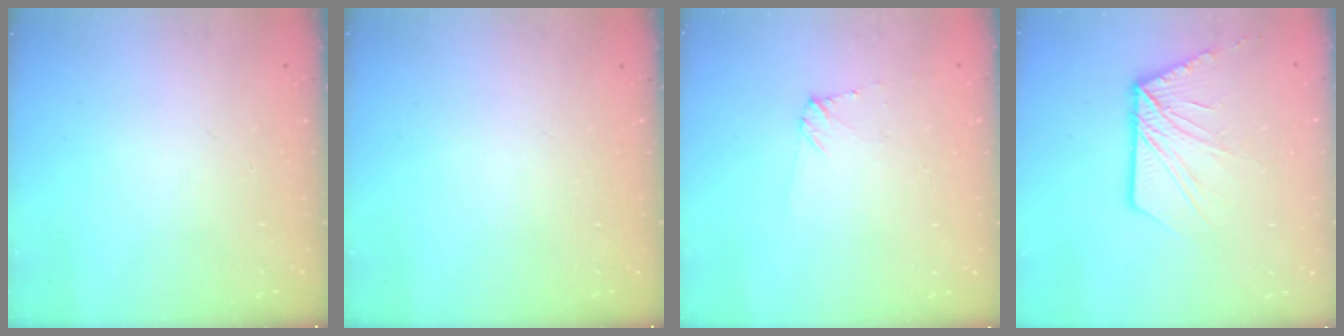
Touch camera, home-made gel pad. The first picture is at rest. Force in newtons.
{"total": 0.0}
{"total": 4.5, "press": 4.4, "slide": 0.5}
{"total": 11.2, "press": 11.1, "slide": 1.5}